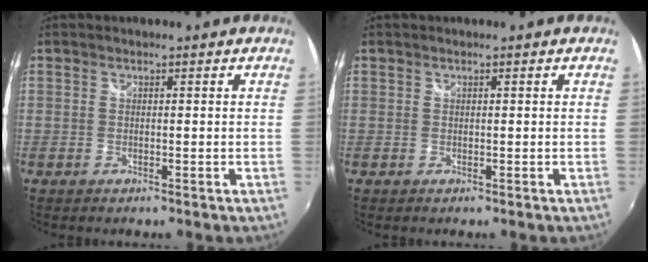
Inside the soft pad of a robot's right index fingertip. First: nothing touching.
{"total": 0.0}